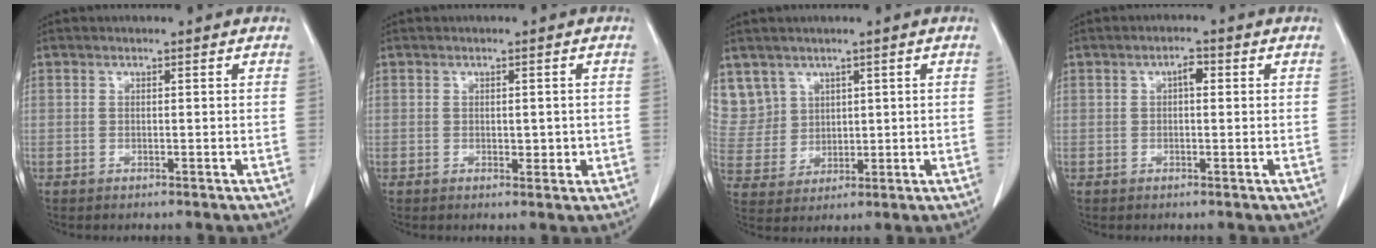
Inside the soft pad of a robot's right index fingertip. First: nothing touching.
{"total": 2.0, "force": [0.0, 1.2, 1.6], "torque": [-0.014, 0.000, 0.006]}
{"total": 8.5, "force": [5.1, 6.9, 0.2], "torque": [-0.014, 0.021, 0.124]}
{"total": 1.9, "force": [0.5, 0.8, 1.7], "torque": [-0.026, 0.007, 0.006]}